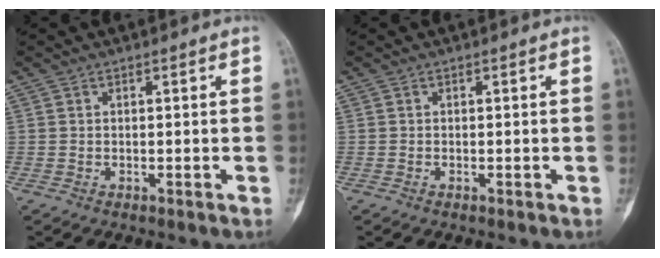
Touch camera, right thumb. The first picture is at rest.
{"total": 0.0}